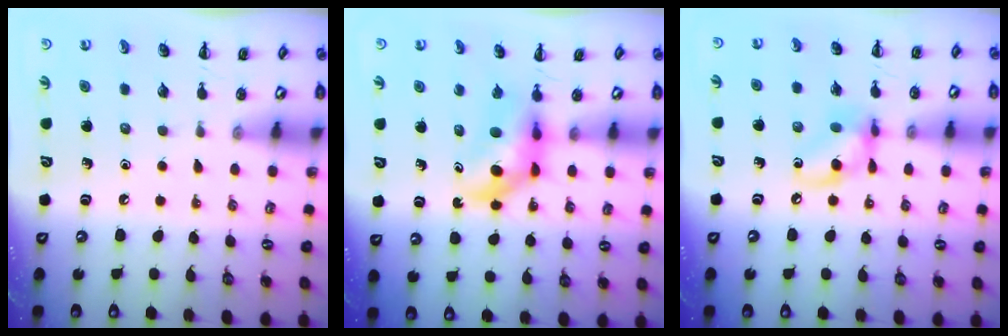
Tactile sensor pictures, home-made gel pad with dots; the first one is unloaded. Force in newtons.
{"total": 5.7, "press": 5.5, "slide": 1.4}
{"total": 9.6, "press": 9.5, "slide": 1.2}